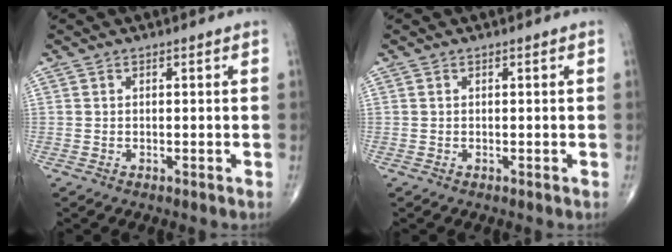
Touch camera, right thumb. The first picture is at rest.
{"total": 0.0}